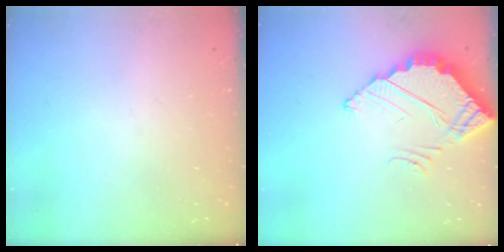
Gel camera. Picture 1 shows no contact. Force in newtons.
{"total": 3.9, "press": 3.8, "slide": 0.3}